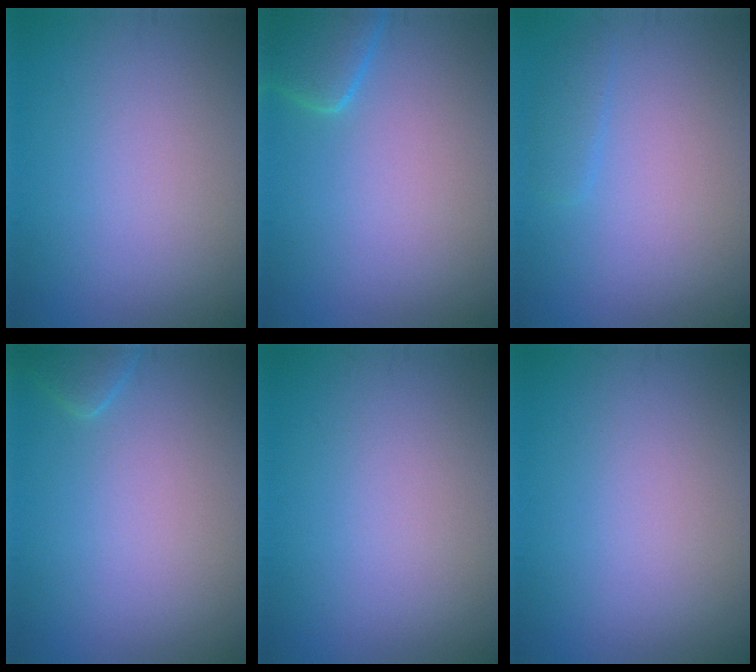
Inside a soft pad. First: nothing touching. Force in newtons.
{"total": 3.1, "press": 3.1, "slide": 0.3}
{"total": 1.2, "press": 1.2, "slide": 0.2}
{"total": 1.3, "press": 1.3, "slide": 0.1}
{"total": 0.0}
{"total": 0.0}